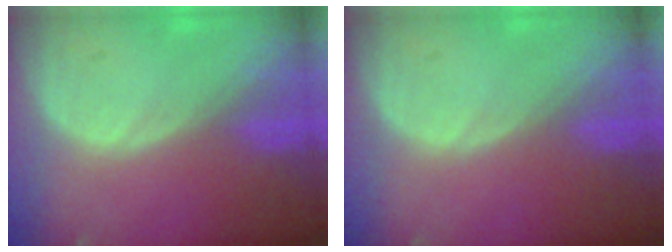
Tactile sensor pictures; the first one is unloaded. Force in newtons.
{"total": 0.0}